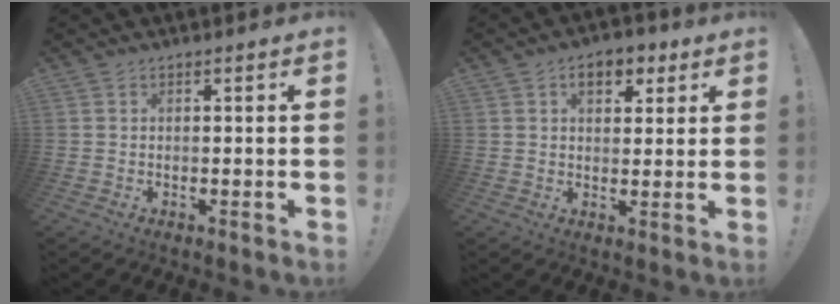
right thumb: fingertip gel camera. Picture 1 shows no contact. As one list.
[{"total": 7.3, "force": [3.3, 4.7, 4.5], "torque": [-0.055, -0.002, 0.056]}]